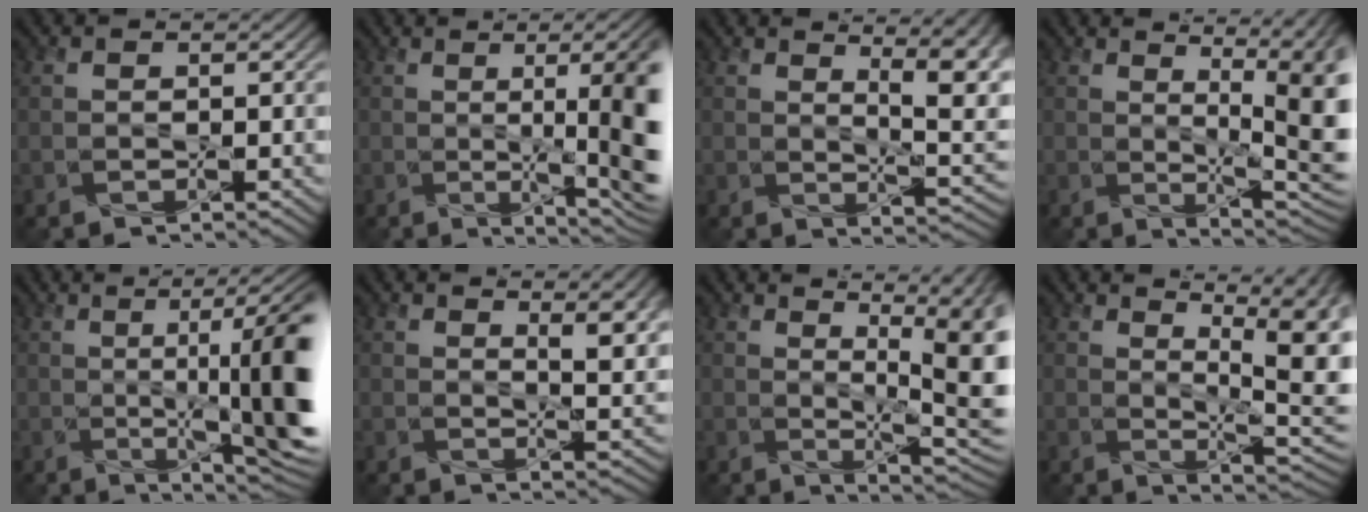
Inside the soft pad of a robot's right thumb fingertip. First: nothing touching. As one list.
[{"total": 12.5, "force": [0.1, 3.2, 12.1], "torque": [-0.130, 0.024, -0.008]}, {"total": 10.5, "force": [4.6, 3.7, 8.6], "torque": [-0.113, 0.016, 0.060]}, {"total": 11.1, "force": [2.8, 2.8, 10.4], "torque": [-0.137, 0.020, 0.036]}, {"total": 14.0, "force": [0.0, 3.0, 13.7], "torque": [-0.153, 0.007, -0.007]}, {"total": 6.4, "force": [3.0, 2.3, 5.1], "torque": [-0.071, 0.000, 0.048]}, {"total": 12.4, "force": [3.6, 3.5, 11.4], "torque": [-0.148, 0.025, 0.051]}, {"total": 12.4, "force": [4.8, 3.7, 10.9], "torque": [-0.153, 0.029, 0.072]}]